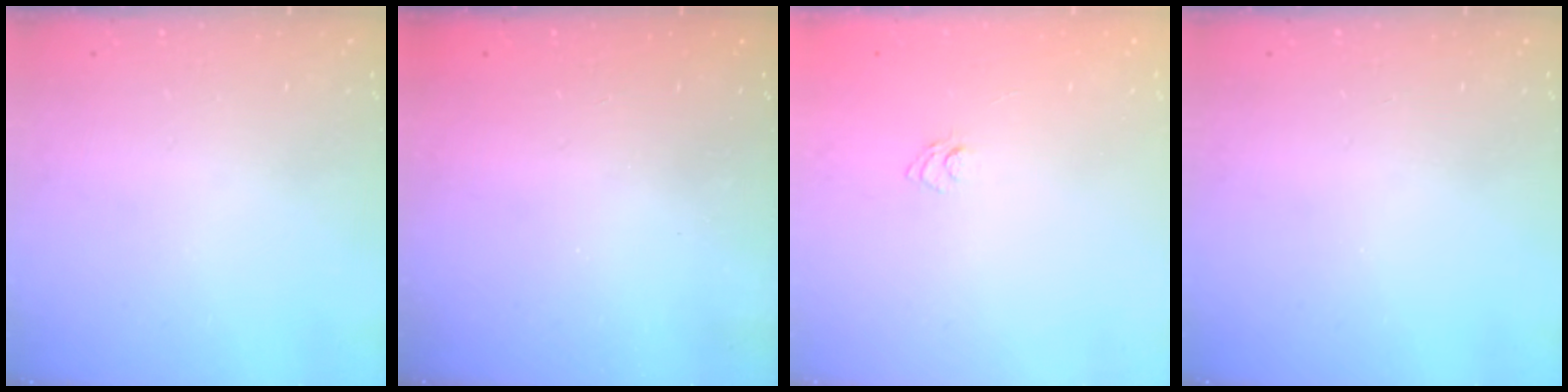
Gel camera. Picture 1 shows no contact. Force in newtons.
{"total": 2.4, "press": 2.3, "slide": 0.8}
{"total": 3.7, "press": 3.5, "slide": 1.3}
{"total": 0.0}